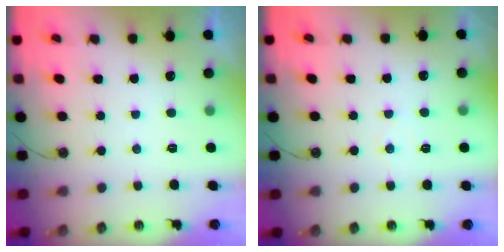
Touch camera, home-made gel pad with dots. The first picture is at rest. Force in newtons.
{"total": 3.8, "press": 3.7, "slide": 0.5}